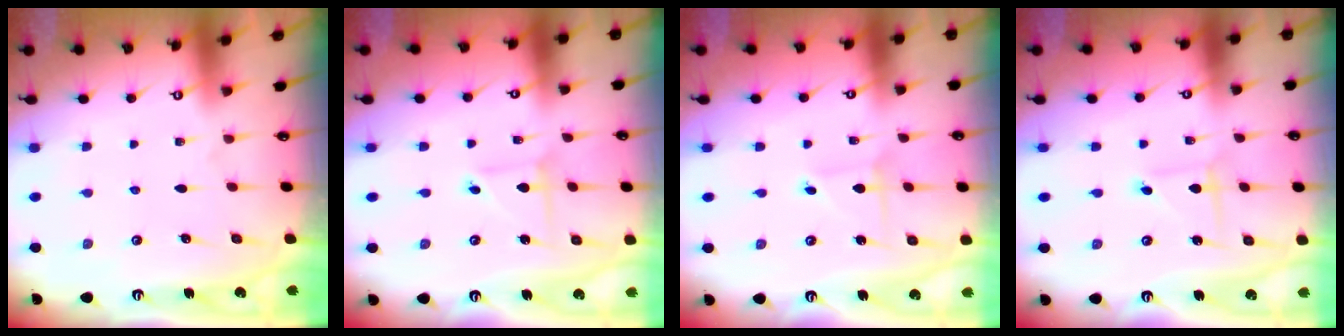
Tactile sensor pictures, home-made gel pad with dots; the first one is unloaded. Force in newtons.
{"total": 2.5, "press": 2.5, "slide": 0.2}
{"total": 1.4, "press": 1.4, "slide": 0.1}
{"total": 1.5, "press": 1.5, "slide": 0.1}